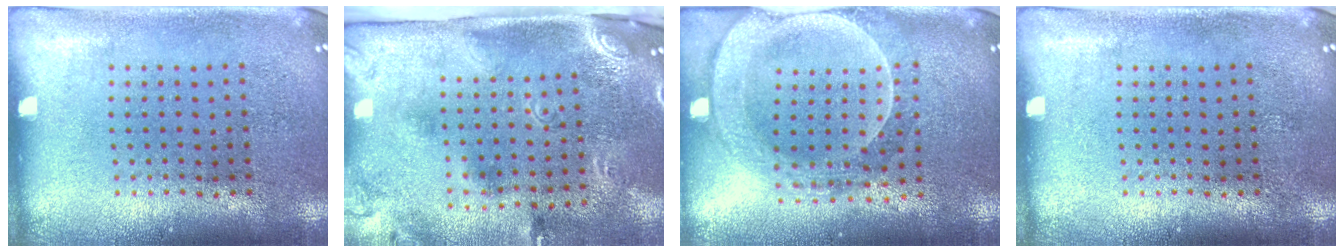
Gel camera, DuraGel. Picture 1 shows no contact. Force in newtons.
{"total": 2.8, "press": 1.9, "slide": 2.0}
{"total": 2.3, "press": 2.1, "slide": 0.9}
{"total": 0.0}